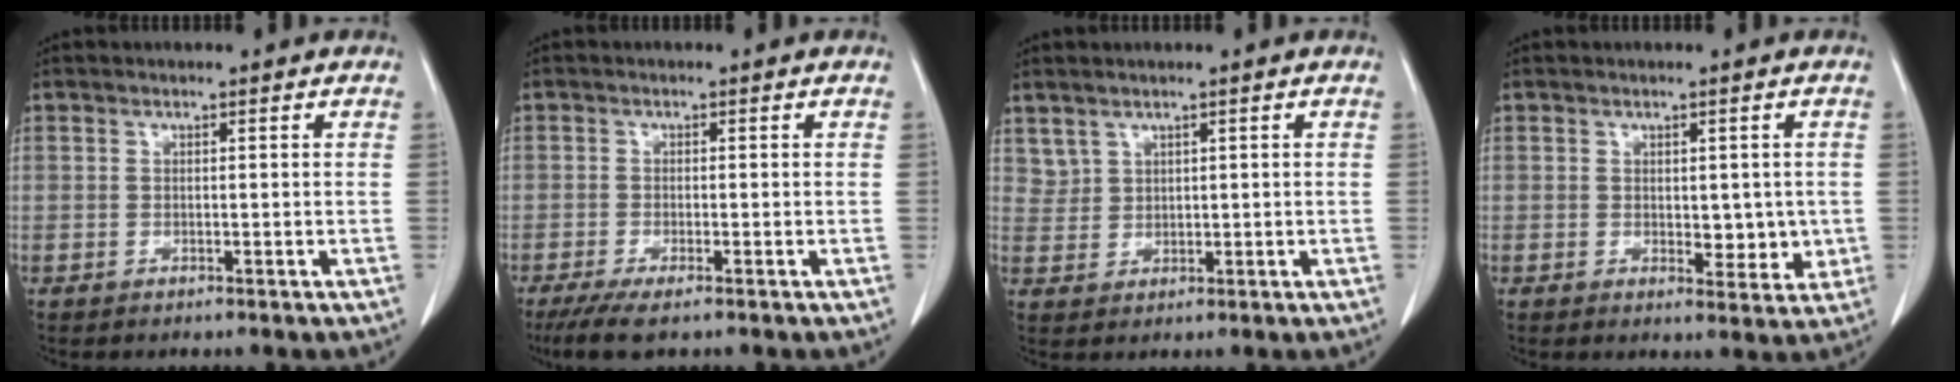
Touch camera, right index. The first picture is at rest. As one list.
[{"total": 4.6, "force": [-3.1, 0.7, 3.3], "torque": [-0.059, -0.013, -0.053]}, {"total": 2.5, "force": [1.9, 1.6, 0.1], "torque": [0.008, 0.002, 0.041]}, {"total": 4.5, "force": [-0.1, 2.5, 3.7], "torque": [-0.037, -0.007, 0.007]}]